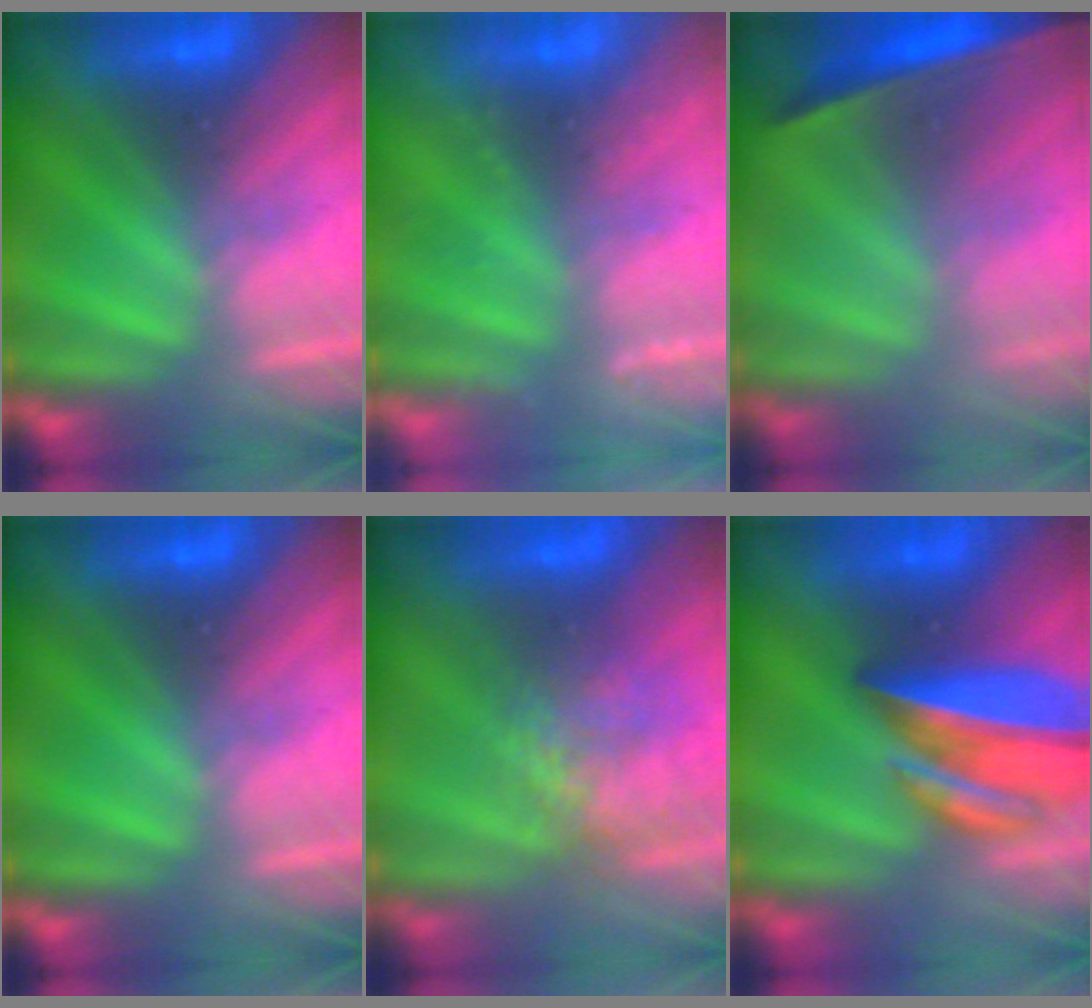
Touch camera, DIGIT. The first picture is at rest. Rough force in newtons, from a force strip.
{"total": 2.4}
{"total": 1.5}
{"total": 0.0}
{"total": 7.1}
{"total": 7.1}